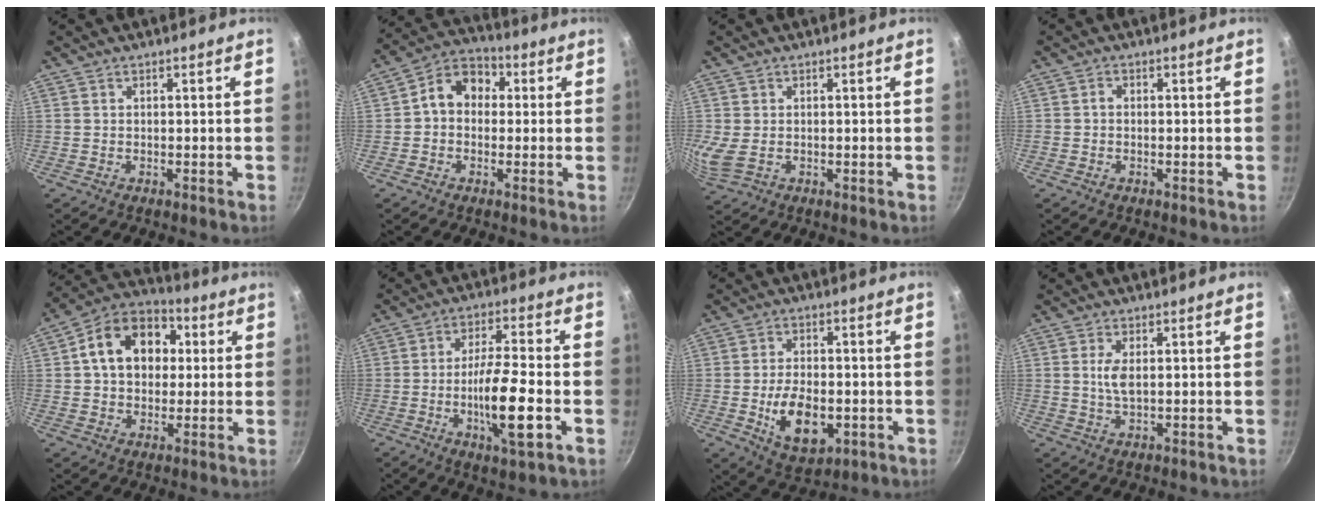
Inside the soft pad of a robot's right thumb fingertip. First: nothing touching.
{"total": 8.9, "force": [0.7, 7.2, 5.2], "torque": [-0.051, 0.025, -0.012]}
{"total": 4.0, "force": [0.2, 2.7, 3.0], "torque": [-0.059, -0.006, 0.009]}
{"total": 1.0, "force": [-0.2, 0.8, 0.5], "torque": [-0.009, 0.005, -0.005]}
{"total": 15.5, "force": [2.9, 11.6, 9.8], "torque": [-0.131, 0.026, 0.030]}
{"total": 12.7, "force": [-3.6, 3.0, 11.8], "torque": [-0.204, 0.017, -0.065]}
{"total": 11.4, "force": [-2.4, 6.7, 8.9], "torque": [-0.133, 0.000, -0.028]}
{"total": 3.3, "force": [0.6, 1.3, 3.0], "torque": [-0.063, -0.002, 0.013]}